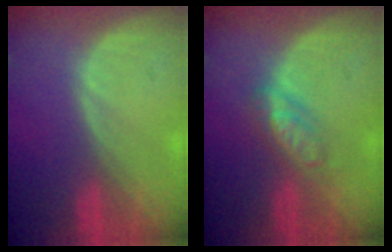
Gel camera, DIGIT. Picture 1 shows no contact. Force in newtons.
{"total": 4.6, "press": 4.3, "slide": 1.5}